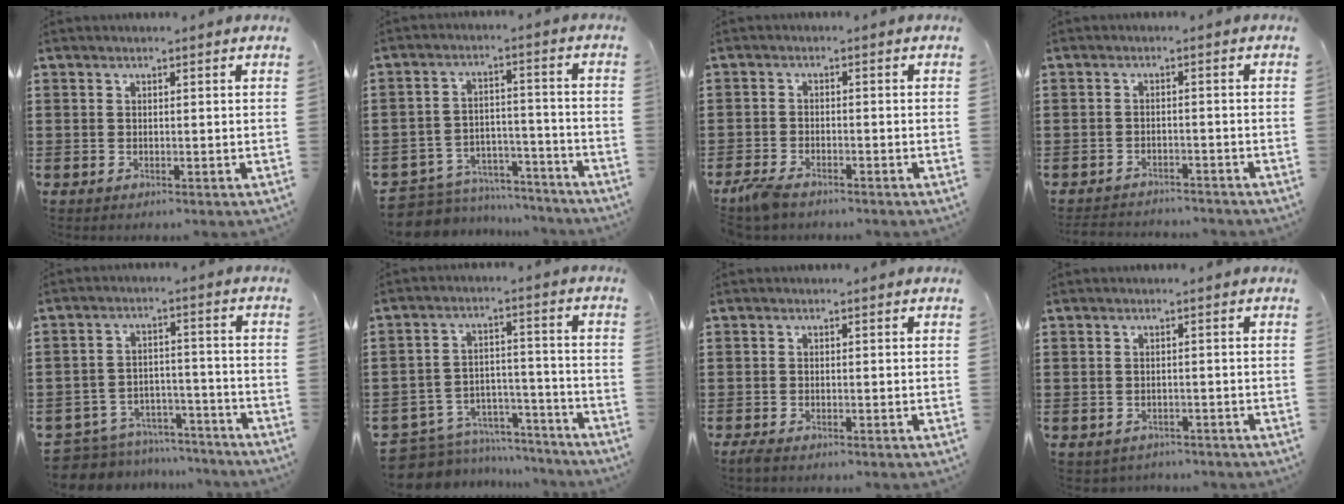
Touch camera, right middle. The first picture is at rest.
{"total": 6.3, "force": [-6.1, 1.5, 0.5], "torque": [-0.022, 0.014, -0.127]}
{"total": 3.0, "force": [-2.5, 0.9, 1.5], "torque": [-0.047, -0.002, -0.056]}
{"total": 2.4, "force": [-2.4, 0.2, 0.0], "torque": [-0.005, 0.000, -0.053]}
{"total": 6.5, "force": [-6.4, 1.3, 0.6], "torque": [-0.028, 0.014, -0.134]}
{"total": 6.9, "force": [-6.5, 2.2, 1.0], "torque": [-0.035, 0.011, -0.132]}
{"total": 1.0, "force": [-0.8, 0.2, 0.6], "torque": [-0.020, -0.006, -0.018]}
{"total": 1.0, "force": [-0.9, 0.3, -0.2], "torque": [-0.001, 0.003, -0.022]}